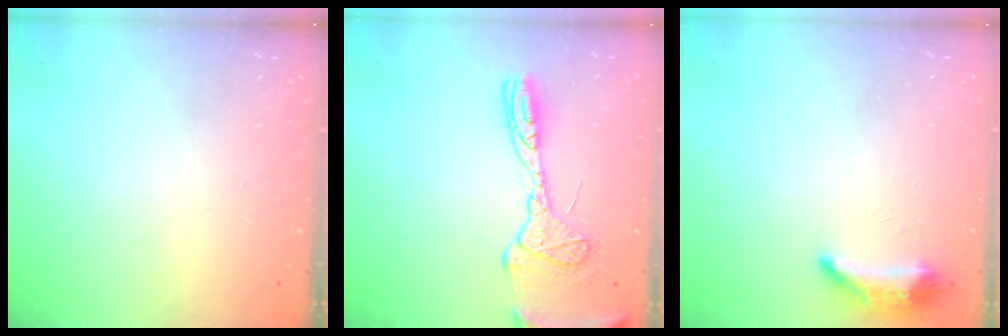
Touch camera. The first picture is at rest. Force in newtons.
{"total": 14.7, "press": 14.6, "slide": 1.4}
{"total": 8.3, "press": 8.1, "slide": 1.5}